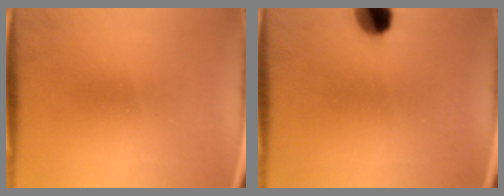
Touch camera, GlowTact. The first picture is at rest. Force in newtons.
{"total": 6.5}